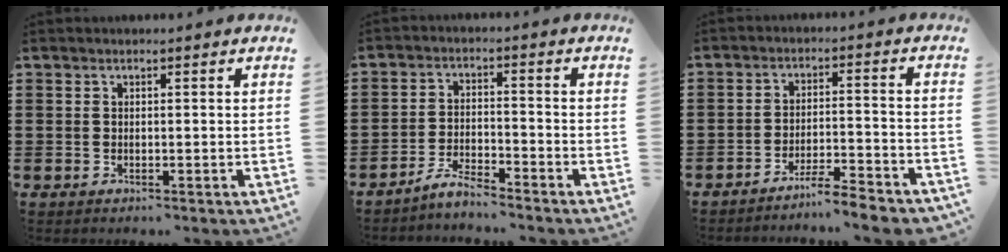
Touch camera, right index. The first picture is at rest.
{"total": 4.0, "force": [-3.8, 0.2, 1.0], "torque": [-0.027, 0.005, -0.079]}
{"total": 4.9, "force": [-4.6, -0.3, 1.6], "torque": [-0.029, -0.005, -0.091]}